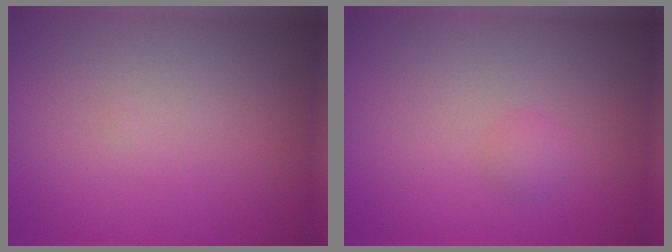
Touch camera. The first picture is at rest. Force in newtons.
{"total": 1.0, "press": 1.0, "slide": 0.1}